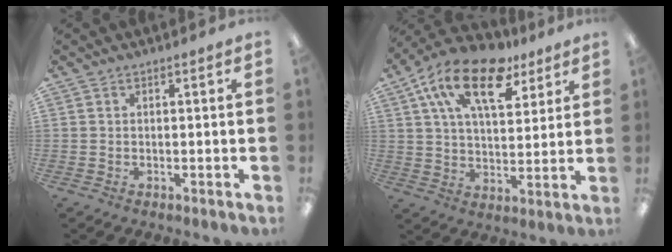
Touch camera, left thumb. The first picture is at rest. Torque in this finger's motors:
{"motor_torque": [0.10, 0.70, 1.78, -0.99, 0.45]}